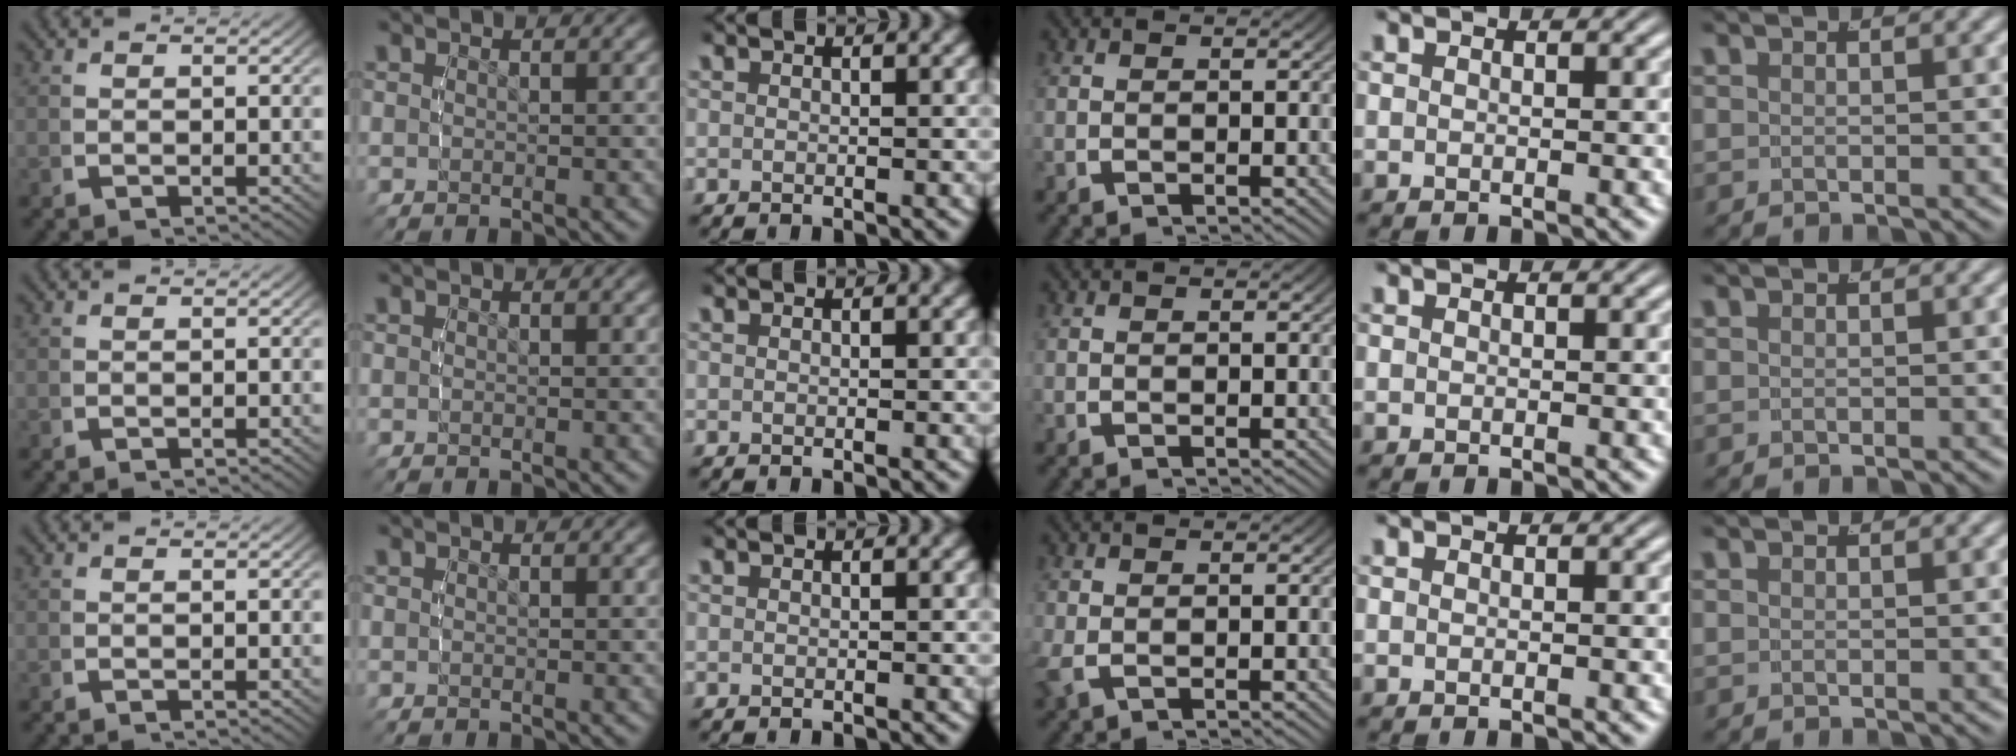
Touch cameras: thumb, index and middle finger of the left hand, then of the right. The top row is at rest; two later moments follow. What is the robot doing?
{"motion": "lift_and_place", "object": "button"}